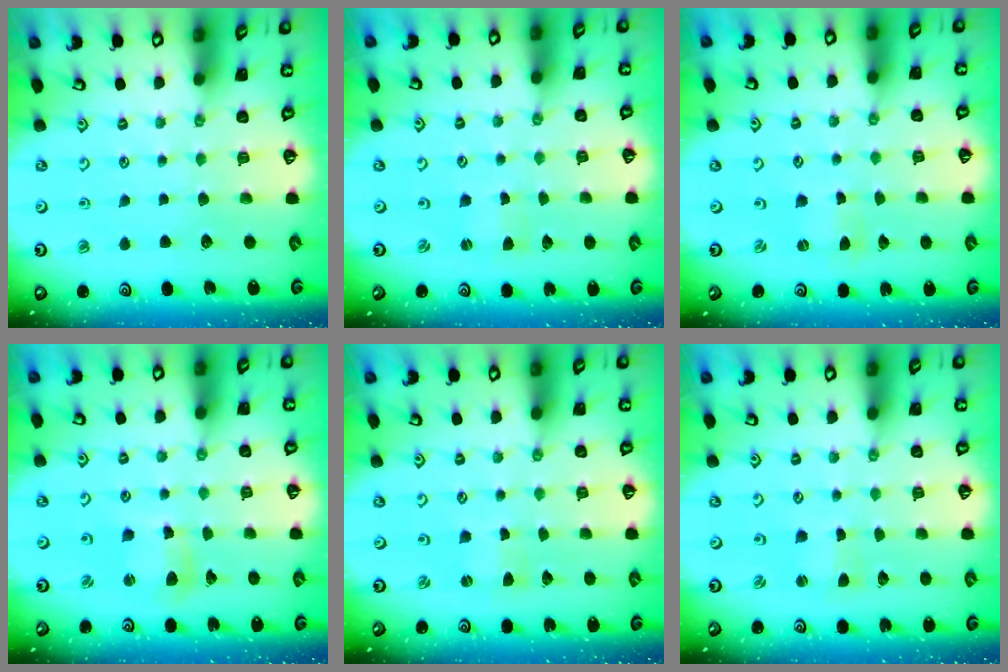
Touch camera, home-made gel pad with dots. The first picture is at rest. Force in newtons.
{"total": 0.8, "press": 0.8, "slide": 0.0}
{"total": 0.0}
{"total": 5.4, "press": 5.3, "slide": 0.8}
{"total": 0.0}
{"total": 1.1, "press": 1.1, "slide": 0.1}